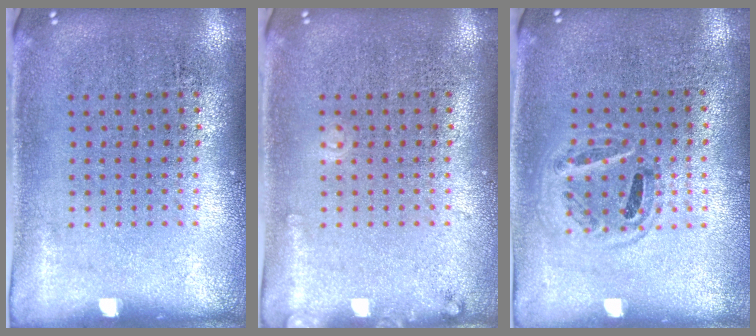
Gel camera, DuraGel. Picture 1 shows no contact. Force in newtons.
{"total": 0.9, "press": 0.9, "slide": 0.1}
{"total": 0.9, "press": 0.9, "slide": 0.3}